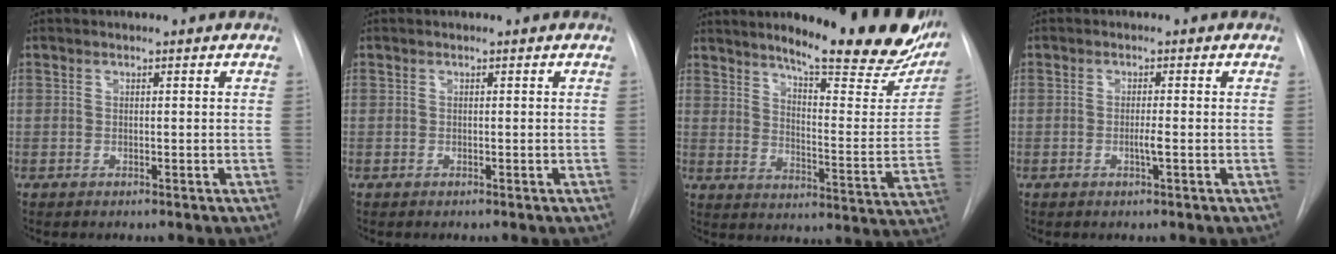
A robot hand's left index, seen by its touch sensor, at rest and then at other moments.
{"total": 0.0}
{"total": 23.2, "force": [18.4, 3.9, 13.6], "torque": [-0.184, -0.052, 0.235]}
{"total": 1.5, "force": [-0.5, -0.1, 1.4], "torque": [-0.029, -0.002, -0.009]}